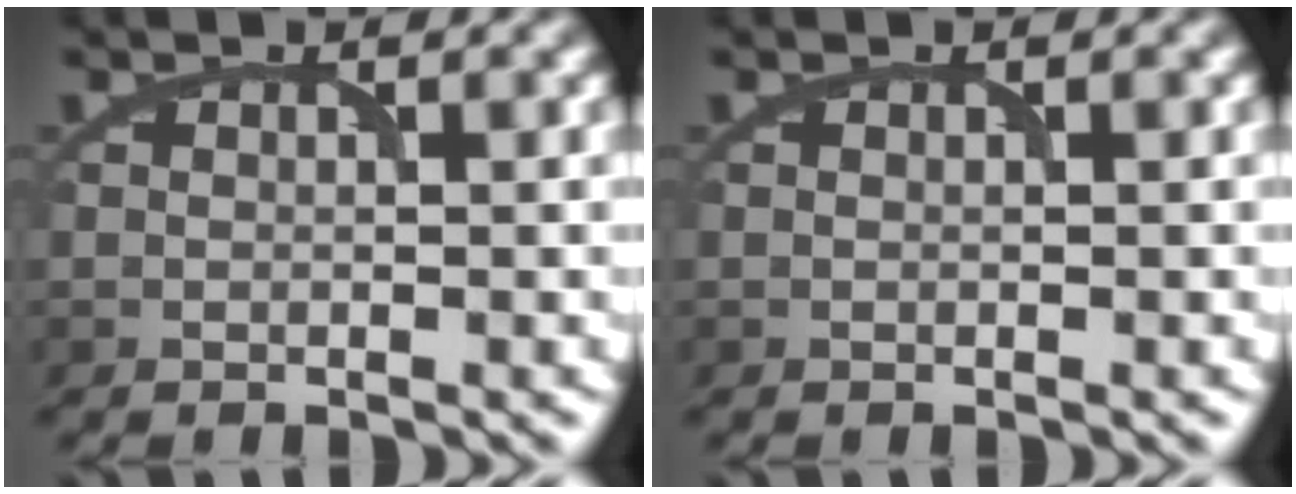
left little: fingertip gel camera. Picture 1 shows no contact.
{"total": 0.0}